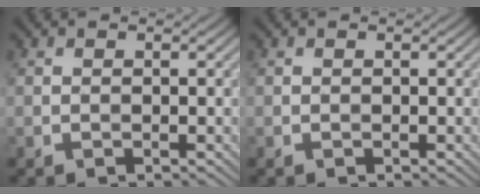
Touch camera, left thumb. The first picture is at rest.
{"total": 0.0}